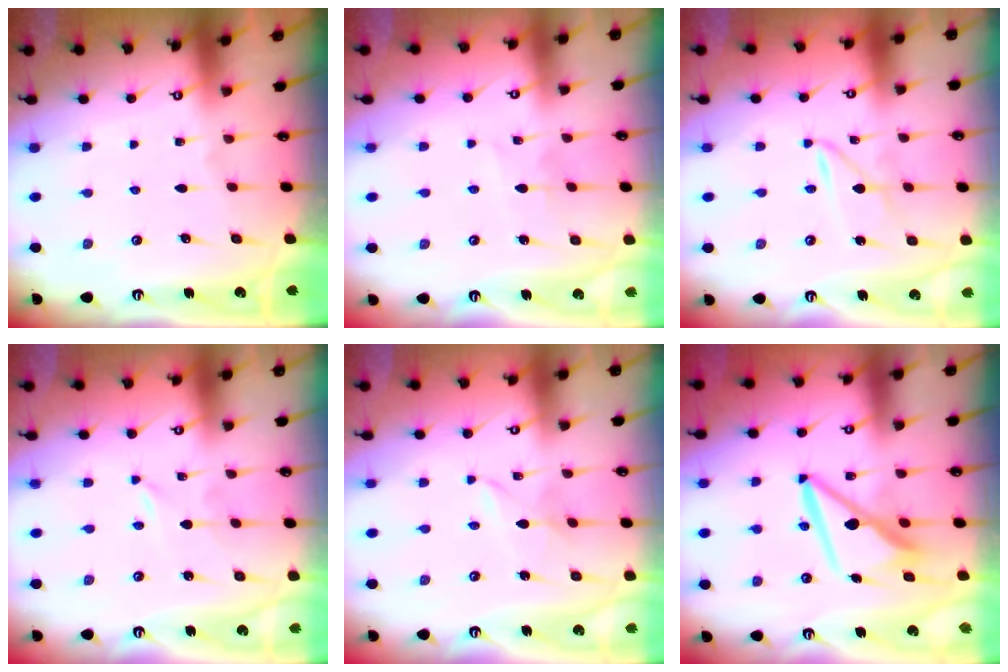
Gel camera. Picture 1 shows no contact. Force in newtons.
{"total": 5.9, "press": 5.9, "slide": 0.5}
{"total": 2.0, "press": 2.0, "slide": 0.2}
{"total": 0.0}
{"total": 1.2, "press": 1.1, "slide": 0.2}
{"total": 9.3, "press": 9.3, "slide": 0.5}